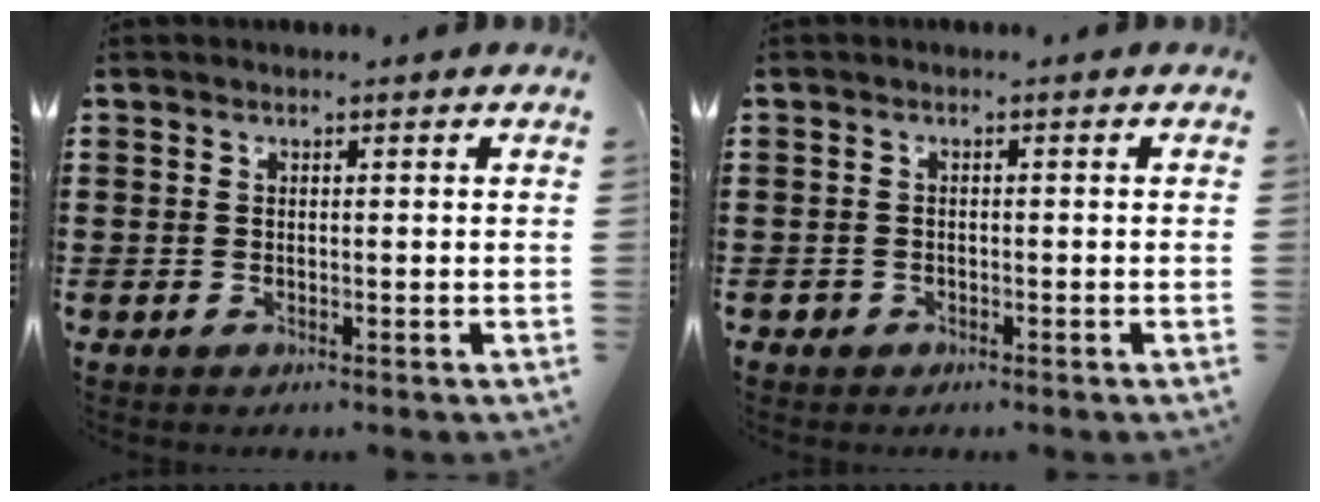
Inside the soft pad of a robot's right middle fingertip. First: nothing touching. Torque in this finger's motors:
{"motor_torque": [-0.08, -0.09, 0.05, -0.01]}